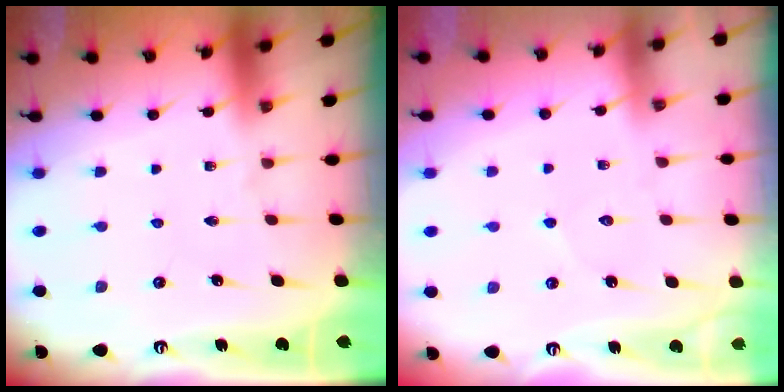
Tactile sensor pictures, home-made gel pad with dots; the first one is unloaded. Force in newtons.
{"total": 3.7, "press": 3.7, "slide": 0.2}